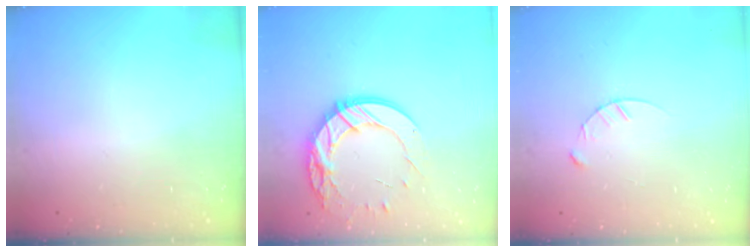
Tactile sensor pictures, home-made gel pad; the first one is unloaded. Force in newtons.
{"total": 16.5, "press": 16.5, "slide": 1.4}
{"total": 3.4, "press": 3.4, "slide": 0.3}